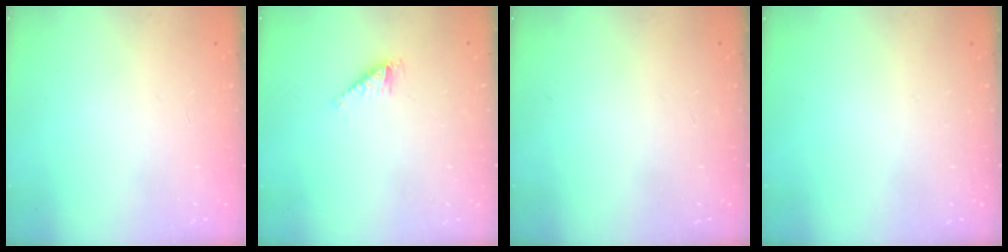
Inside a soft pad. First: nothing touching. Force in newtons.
{"total": 1.5, "press": 1.4, "slide": 0.1}
{"total": 0.0}
{"total": 0.0}